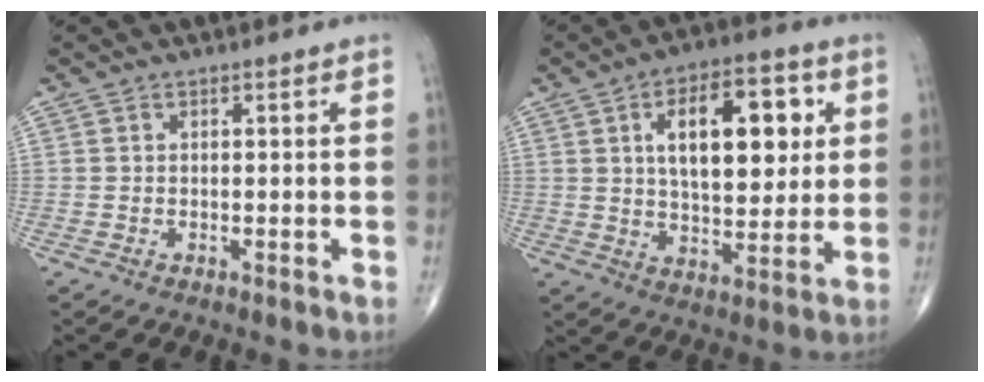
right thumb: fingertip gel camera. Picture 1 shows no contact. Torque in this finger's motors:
{"motor_torque": [-0.88, 1.69, 1.38, 0.72, 0.21]}